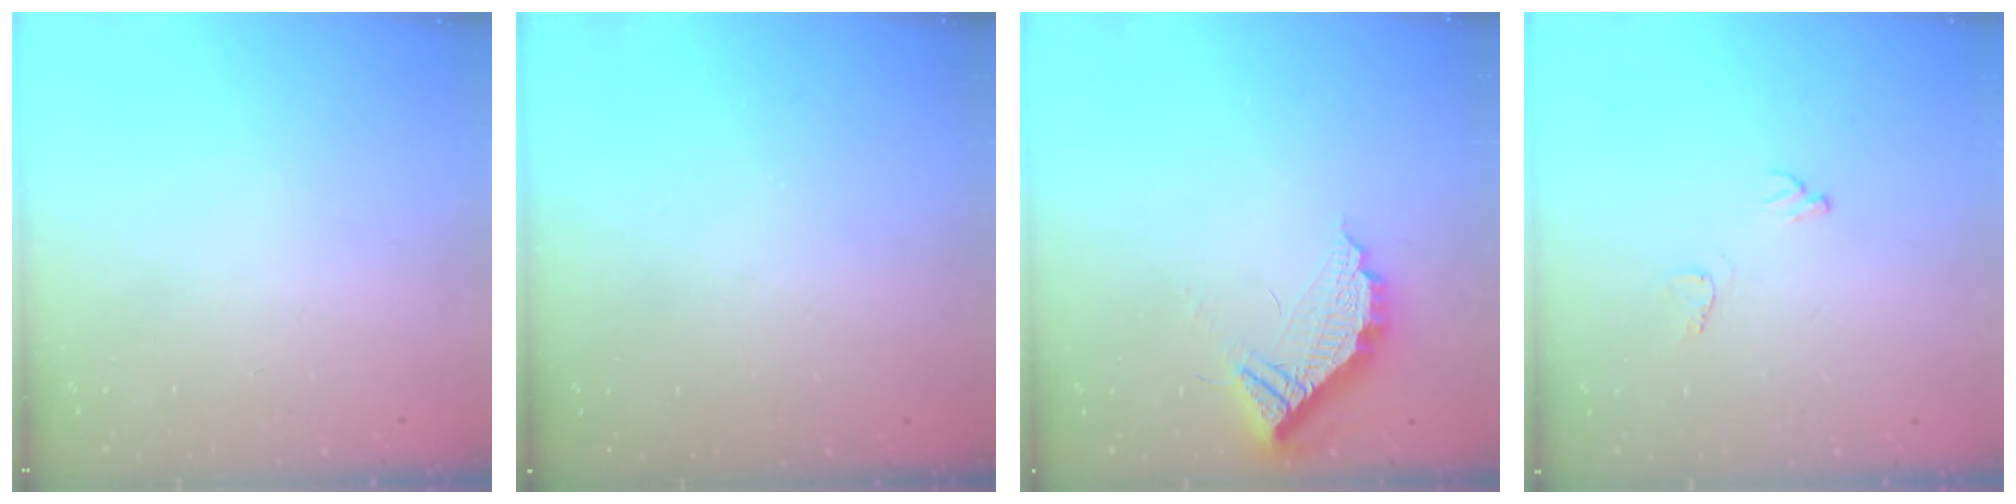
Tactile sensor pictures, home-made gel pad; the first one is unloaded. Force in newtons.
{"total": 2.9, "press": 2.8, "slide": 0.9}
{"total": 10.3, "press": 10.3, "slide": 0.6}
{"total": 6.6, "press": 6.6, "slide": 0.6}